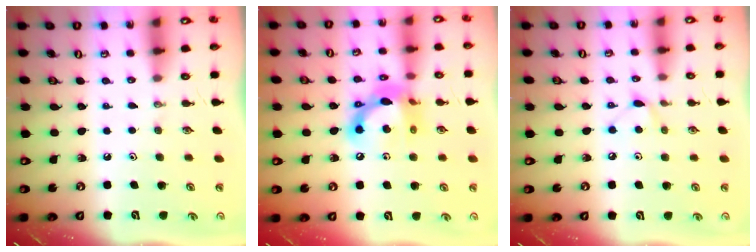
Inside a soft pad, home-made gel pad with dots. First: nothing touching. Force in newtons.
{"total": 13.5, "press": 13.5, "slide": 1.1}
{"total": 5.5, "press": 5.5, "slide": 0.7}